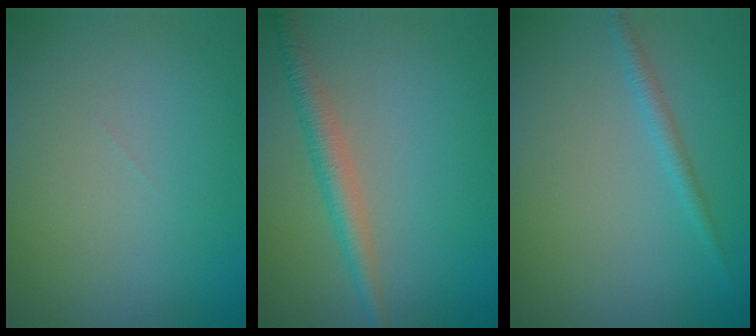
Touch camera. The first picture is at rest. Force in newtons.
{"total": 2.8, "press": 2.8, "slide": 0.1}
{"total": 1.3, "press": 1.3, "slide": 0.1}